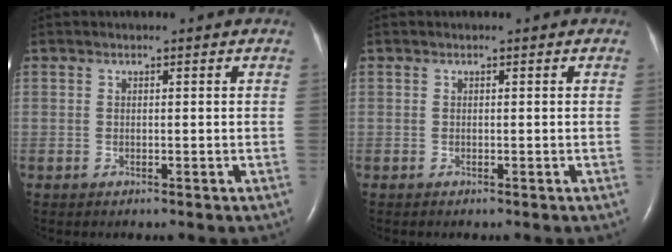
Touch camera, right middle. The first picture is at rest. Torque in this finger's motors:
{"motor_torque": [-0.01, 0.06, -0.01, 0.01]}